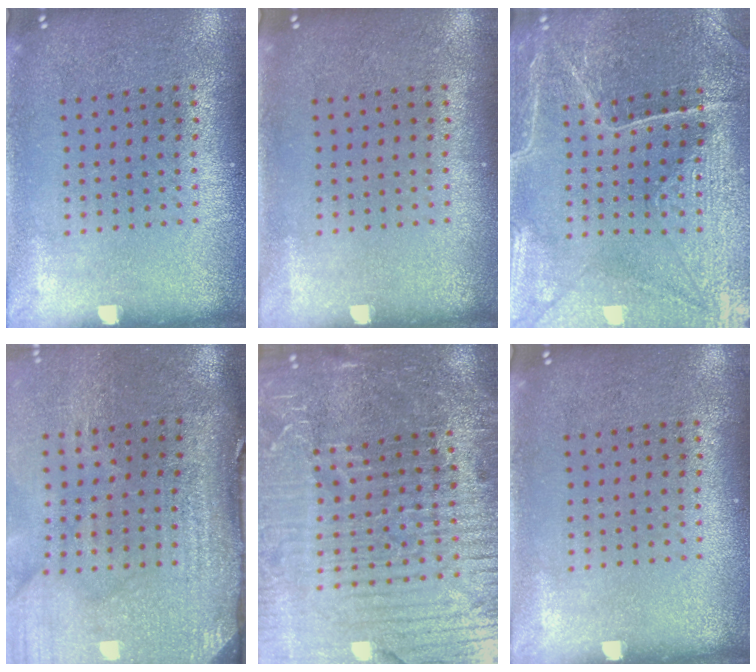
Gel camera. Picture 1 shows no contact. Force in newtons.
{"total": 0.0}
{"total": 3.4, "press": 3.4, "slide": 0.3}
{"total": 4.6, "press": 3.8, "slide": 2.6}
{"total": 6.4, "press": 5.7, "slide": 3.0}
{"total": 0.0}